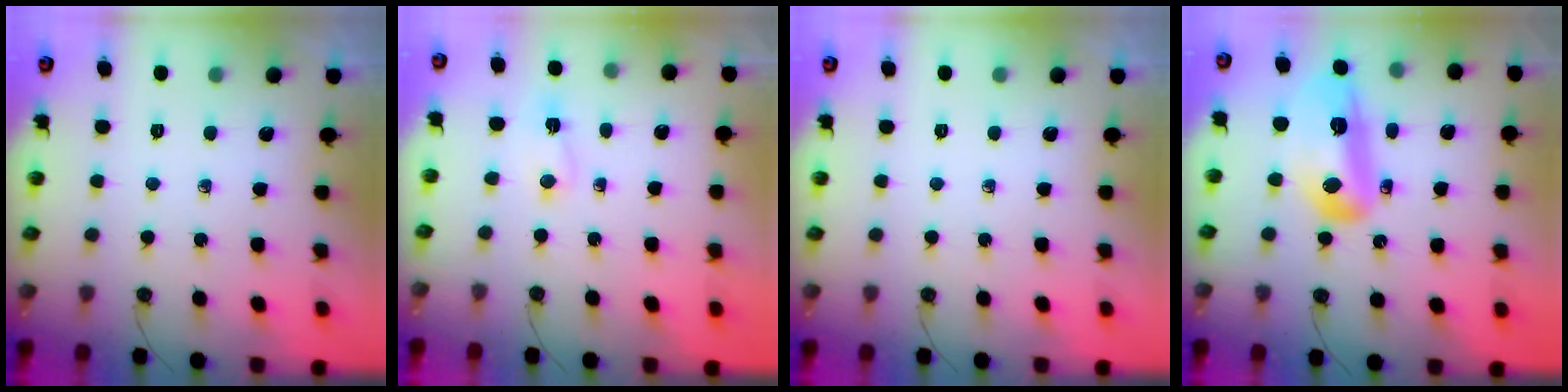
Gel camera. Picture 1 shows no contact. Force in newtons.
{"total": 2.4, "press": 2.3, "slide": 0.7}
{"total": 0.0}
{"total": 26.1, "press": 20.0, "slide": 16.7}